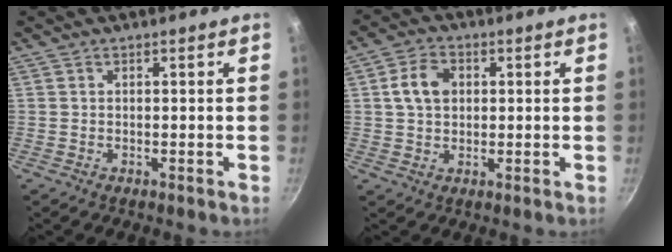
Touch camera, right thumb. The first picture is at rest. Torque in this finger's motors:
{"motor_torque": [-0.13, 0.16, 0.01, -0.02, 0.10]}